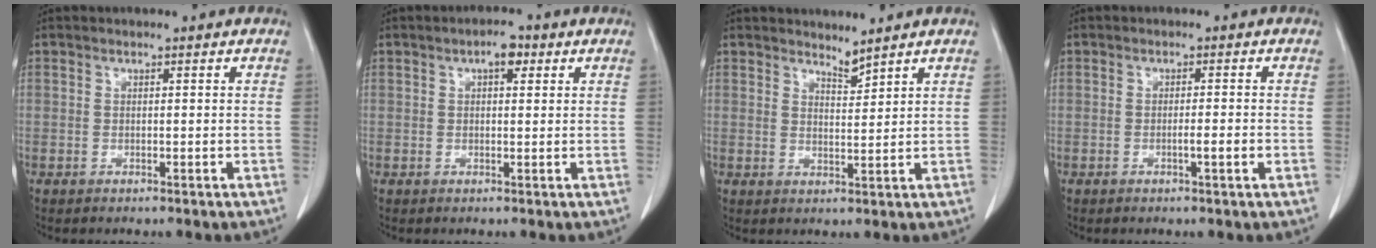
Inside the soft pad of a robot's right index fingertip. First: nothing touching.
{"total": 2.8, "force": [1.3, 1.1, 2.3], "torque": [-0.037, 0.008, 0.018]}
{"total": 2.3, "force": [2.2, -0.2, 0.2], "torque": [-0.003, -0.007, 0.043]}
{"total": 2.1, "force": [-0.7, -0.1, 2.0], "torque": [-0.032, -0.001, -0.013]}